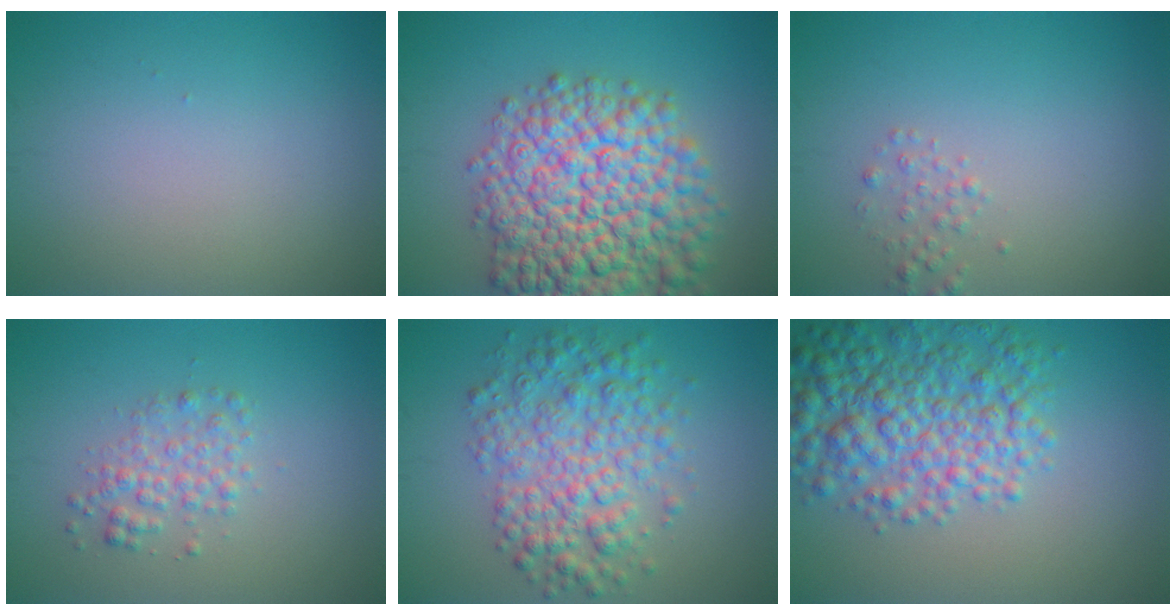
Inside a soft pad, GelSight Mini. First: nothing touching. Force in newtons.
{"total": 12.8, "press": 12.8, "slide": 0.5}
{"total": 1.2, "press": 1.2, "slide": 0.1}
{"total": 2.2, "press": 2.2, "slide": 0.0}
{"total": 6.2, "press": 6.2, "slide": 0.0}
{"total": 7.2, "press": 7.2, "slide": 0.2}